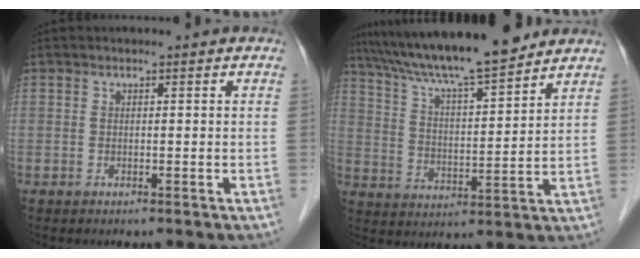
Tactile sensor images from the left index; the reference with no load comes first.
{"total": 15.8, "force": [13.7, 0.9, 7.8], "torque": [-0.137, 0.013, 0.231]}